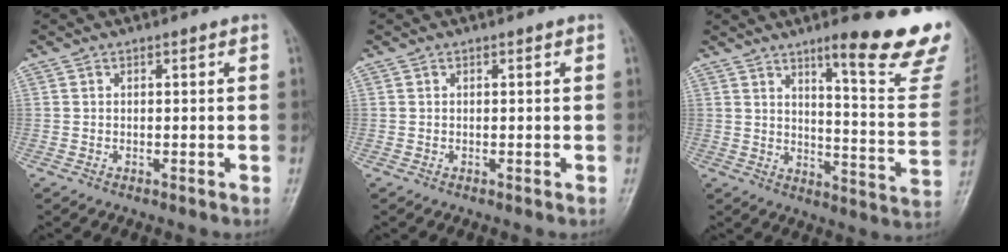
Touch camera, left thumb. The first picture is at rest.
{"total": 0.0}
{"total": 19.9, "force": [13.5, 2.8, 14.4], "torque": [-0.152, -0.089, 0.182]}